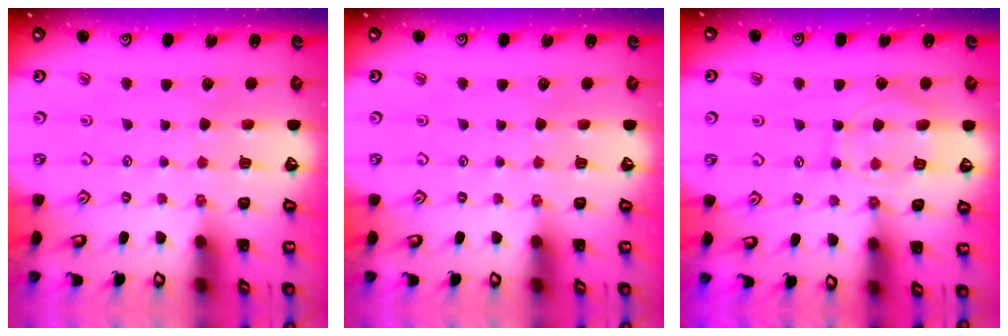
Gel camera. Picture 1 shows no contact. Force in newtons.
{"total": 0.0}
{"total": 10.0, "press": 10.0, "slide": 1.0}